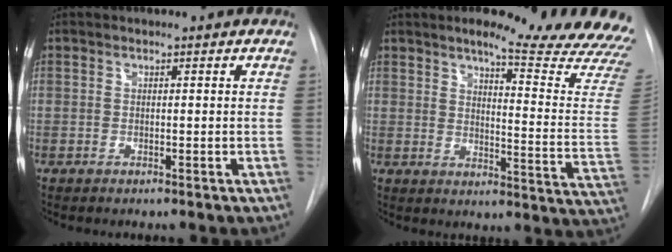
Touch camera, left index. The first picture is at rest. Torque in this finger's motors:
{"motor_torque": [0.62, -0.90, 0.13, 0.06]}